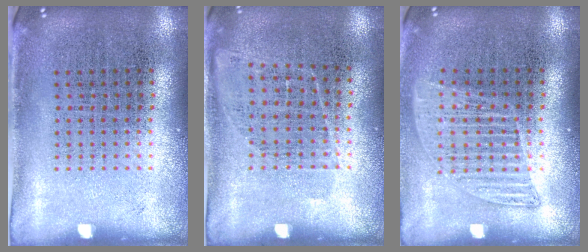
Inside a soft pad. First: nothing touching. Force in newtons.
{"total": 1.0, "press": 0.8, "slide": 0.6}
{"total": 1.3, "press": 1.1, "slide": 0.6}